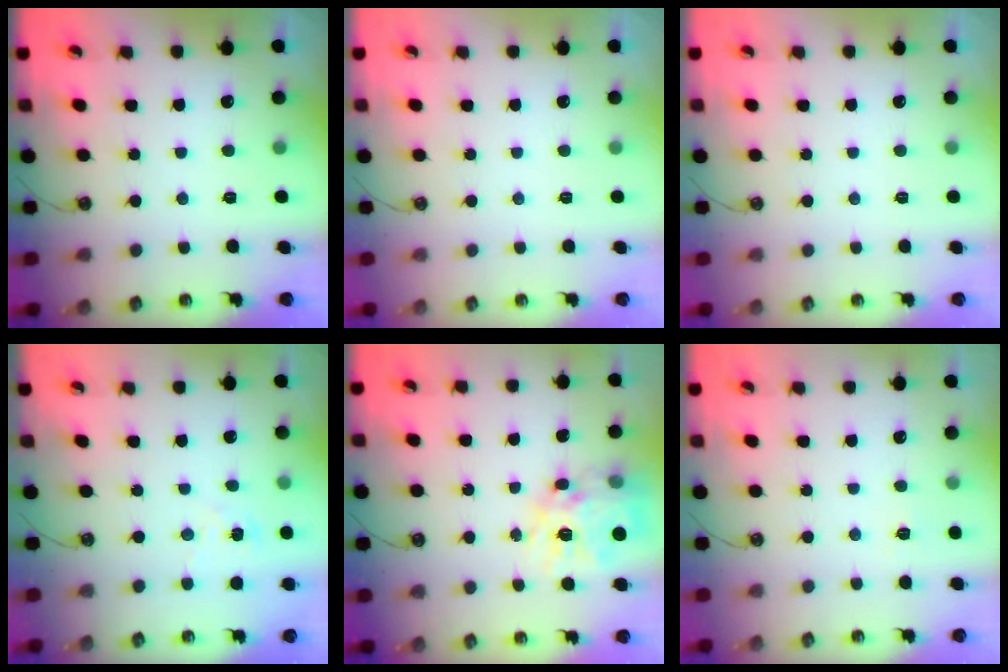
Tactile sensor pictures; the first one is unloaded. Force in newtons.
{"total": 0.0}
{"total": 0.0}
{"total": 3.7, "press": 3.7, "slide": 0.4}
{"total": 16.1, "press": 16.0, "slide": 1.5}
{"total": 4.0, "press": 3.9, "slide": 0.4}